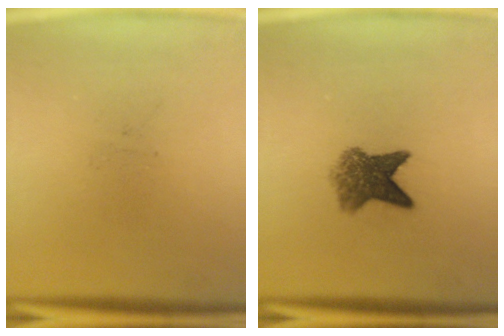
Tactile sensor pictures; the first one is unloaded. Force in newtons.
{"total": 5.7}